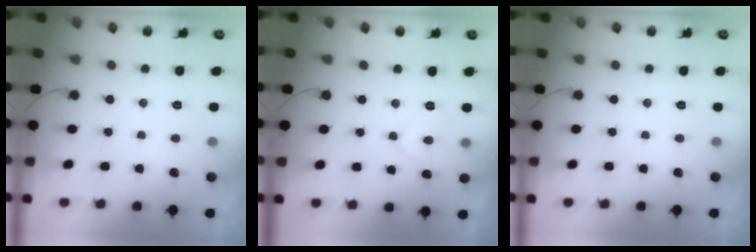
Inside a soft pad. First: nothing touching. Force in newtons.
{"total": 5.7, "press": 5.7, "slide": 0.5}
{"total": 0.0}